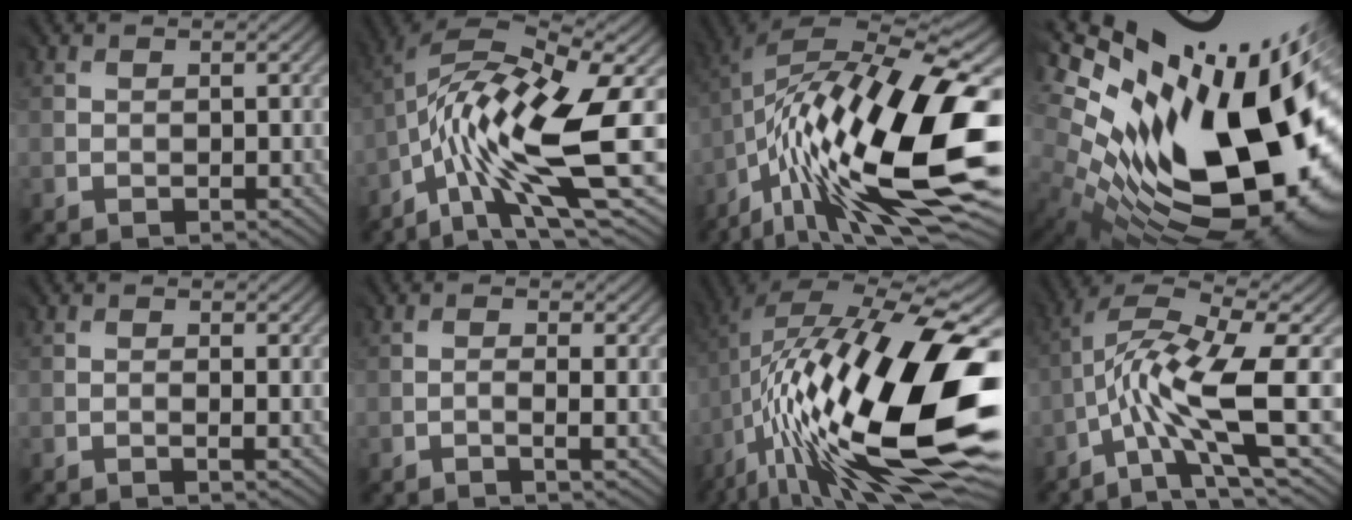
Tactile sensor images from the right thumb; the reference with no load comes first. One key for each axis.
{"total": 16.5, "fx": -3.7, "fy": 5.1, "fz": 15.2, "tx": -0.281, "ty": 0.001, "tz": -0.062}
{"total": 19.0, "fx": -5.4, "fy": 6.9, "fz": 16.9, "tx": -0.300, "ty": 0.009, "tz": -0.105}
{"total": 20.7, "fx": 2.0, "fy": 10.4, "fz": 17.8, "tx": -0.299, "ty": -0.047, "tz": 0.067}
{"total": 1.1, "fx": -0.1, "fy": 0.0, "fz": 1.1, "tx": -0.019, "ty": -0.002, "tz": -0.002}
{"total": 1.7, "fx": -0.6, "fy": 0.0, "fz": 1.6, "tx": -0.031, "ty": -0.002, "tz": -0.010}
{"total": 21.1, "fx": -4.0, "fy": 7.6, "fz": 19.3, "tx": -0.359, "ty": 0.005, "tz": -0.077}
{"total": 12.8, "fx": -3.1, "fy": 3.4, "fz": 12.0, "tx": -0.241, "ty": 0.000, "tz": -0.050}